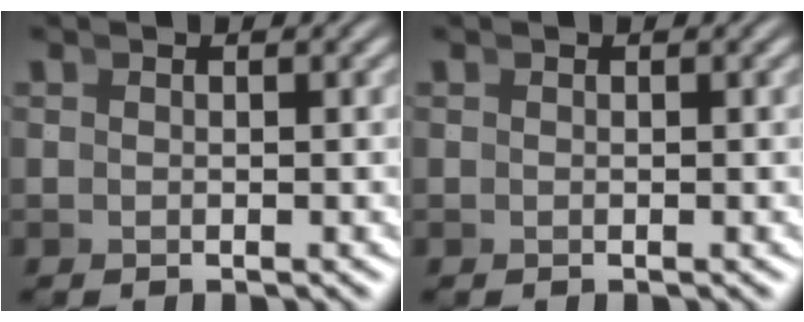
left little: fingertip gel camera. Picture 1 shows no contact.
{"total": 0.0}